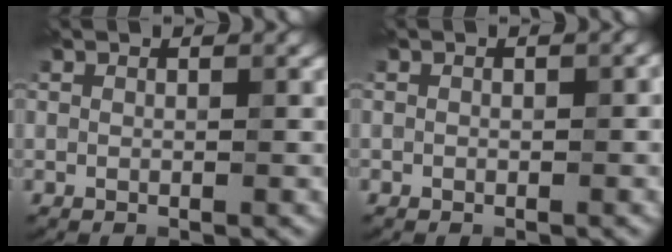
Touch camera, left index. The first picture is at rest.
{"total": 0.7, "force": [-0.2, 0.5, 0.5], "torque": [-0.005, -0.001, -0.001]}